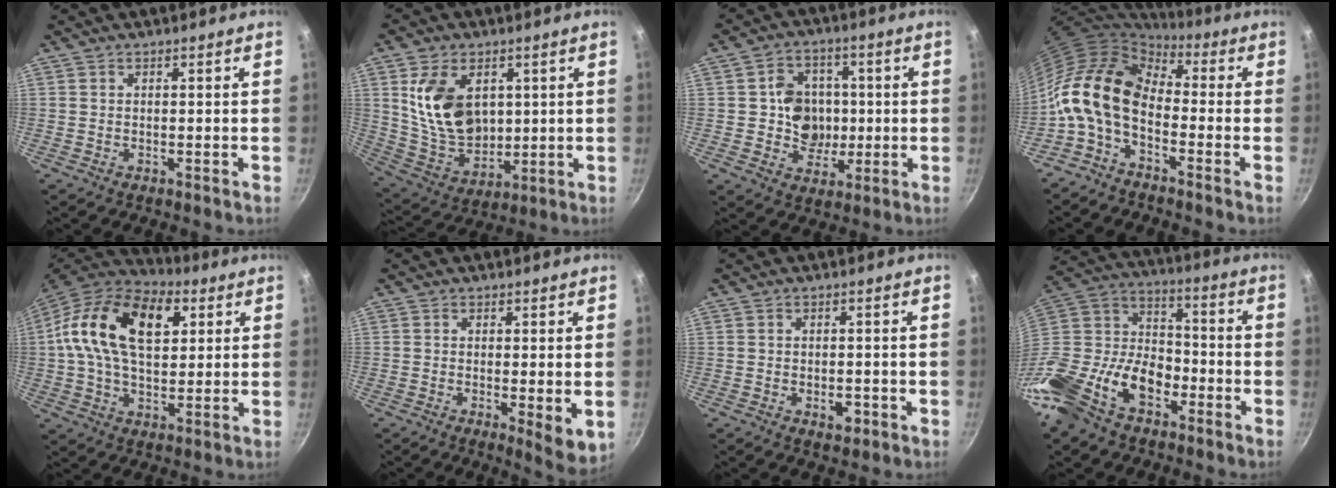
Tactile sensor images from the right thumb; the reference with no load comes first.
{"total": 15.4, "force": [3.8, 10.6, 10.6], "torque": [-0.163, -0.030, 0.087]}
{"total": 10.1, "force": [0.1, 9.0, 4.6], "torque": [-0.030, 0.003, 0.002]}
{"total": 14.0, "force": [-2.0, 8.6, 10.8], "torque": [-0.193, 0.031, -0.058]}
{"total": 20.5, "force": [5.3, 12.3, 15.5], "torque": [-0.259, 0.007, 0.073]}
{"total": 5.9, "force": [-0.8, 1.3, 5.7], "torque": [-0.078, -0.018, -0.009]}
{"total": 3.1, "force": [-1.1, 1.8, 2.2], "torque": [-0.024, 0.004, -0.014]}
{"total": 21.8, "force": [-11.4, 13.5, 12.7], "torque": [-0.229, 0.076, -0.232]}